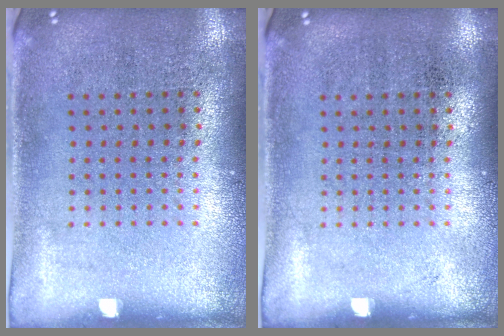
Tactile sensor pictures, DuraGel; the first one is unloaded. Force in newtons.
{"total": 0.0}